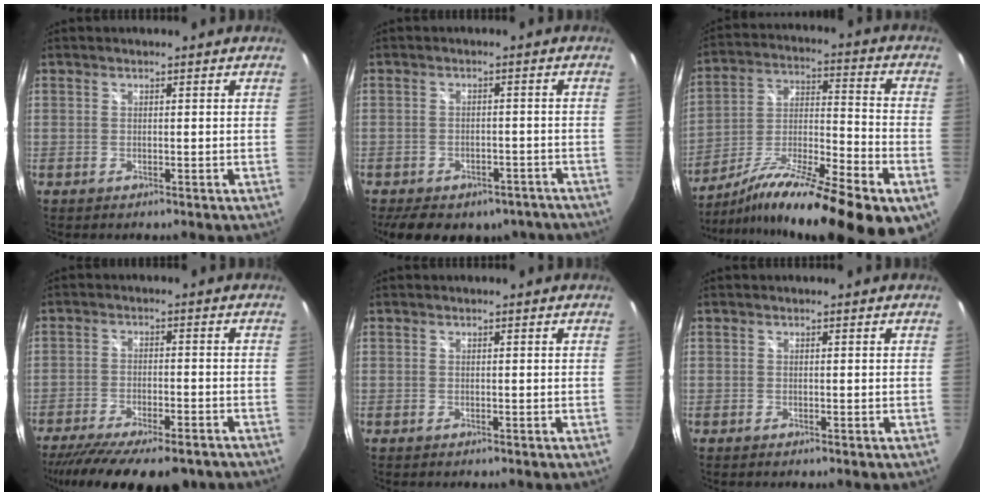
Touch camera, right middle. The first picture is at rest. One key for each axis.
{"total": 14.8, "fx": -10.9, "fy": 7.5, "fz": 6.6, "tx": -0.137, "ty": -0.005, "tz": -0.130}
{"total": 24.8, "fx": -15.9, "fy": 4.5, "fz": 18.5, "tx": -0.276, "ty": -0.027, "tz": -0.253}
{"total": 18.1, "fx": -14.2, "fy": 5.1, "fz": 10.0, "tx": -0.197, "ty": -0.045, "tz": -0.206}
{"total": 0.0}
{"total": 0.0}